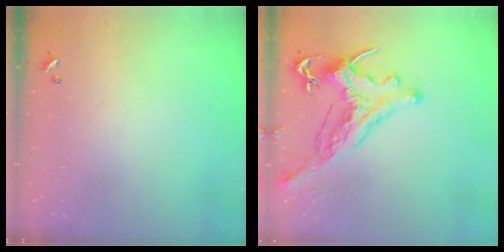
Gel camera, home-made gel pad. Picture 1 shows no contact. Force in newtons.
{"total": 1.7, "press": 0.9, "slide": 1.4}